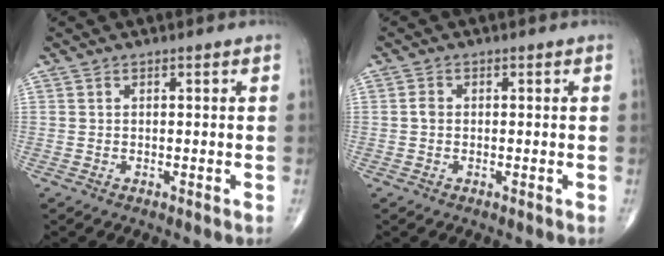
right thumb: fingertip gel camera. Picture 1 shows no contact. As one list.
[{"total": 1.2, "force": [-0.1, 0.9, 0.7], "torque": [-0.009, 0.002, -0.005]}]